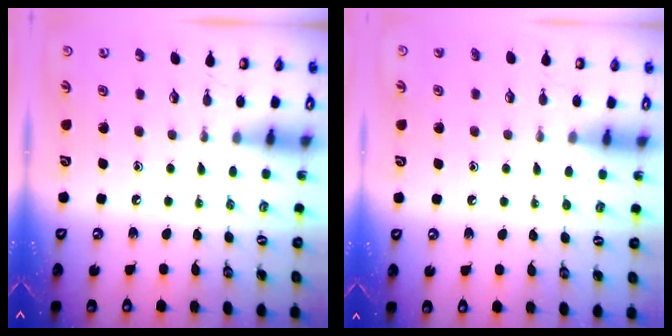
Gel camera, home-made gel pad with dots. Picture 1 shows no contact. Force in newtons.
{"total": 2.4, "press": 2.4, "slide": 0.3}